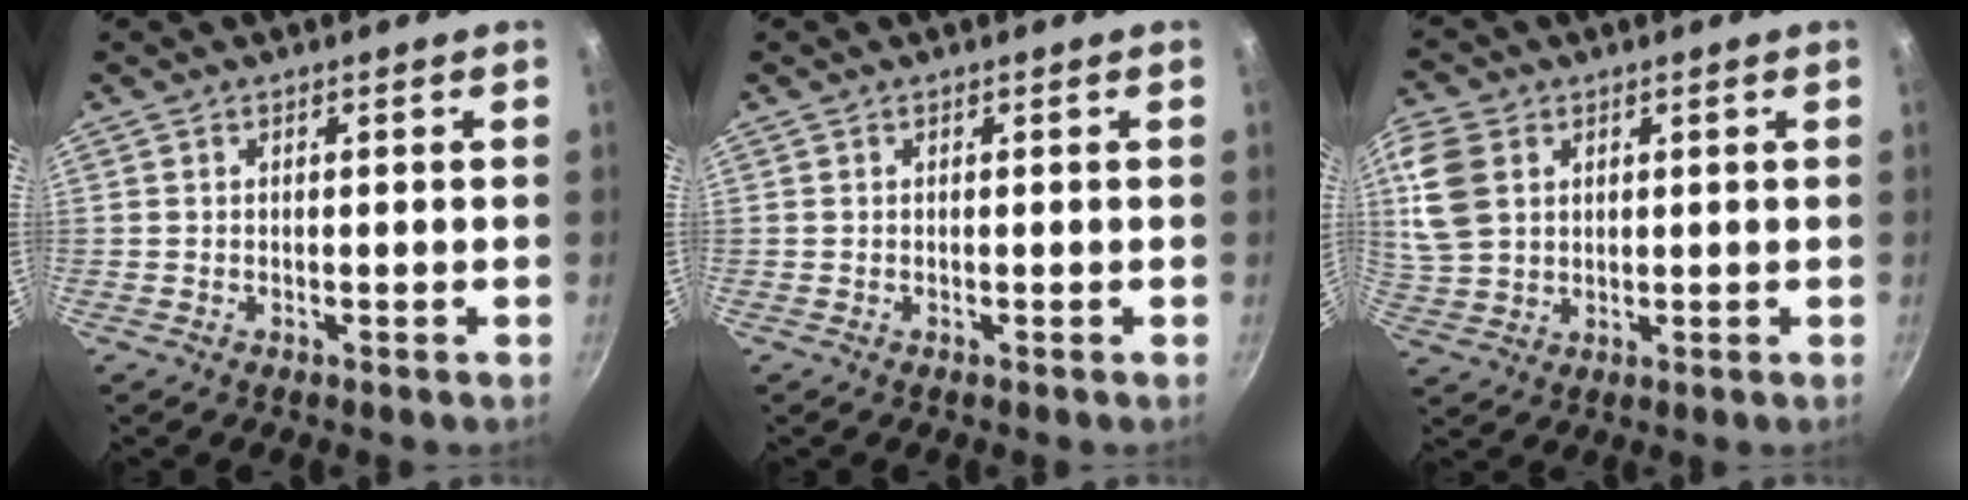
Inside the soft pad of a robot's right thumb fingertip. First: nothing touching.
{"total": 0.0}
{"total": 10.1, "force": [3.2, 7.4, 6.1], "torque": [-0.117, -0.006, 0.067]}